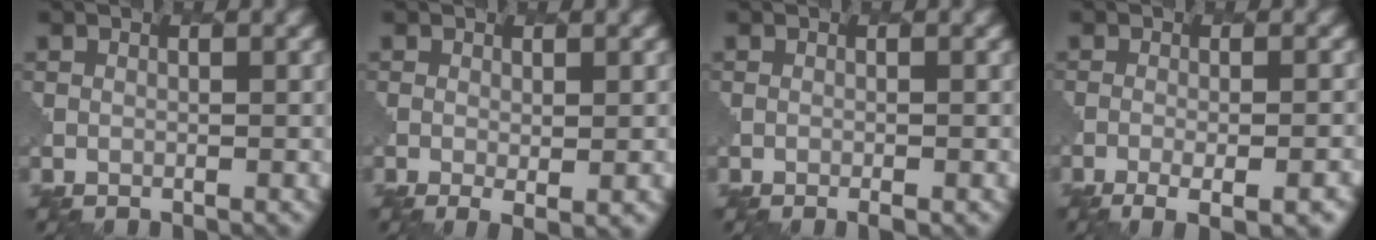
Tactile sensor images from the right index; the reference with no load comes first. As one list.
[{"total": 2.0, "force": [-0.2, 0.4, 2.0], "torque": [-0.033, -0.011, 0.002]}, {"total": 0.9, "force": [-0.4, 0.3, 0.8], "torque": [-0.006, -0.002, -0.002]}, {"total": 5.8, "force": [-2.8, 2.0, 4.7], "torque": [-0.048, 0.001, -0.031]}]